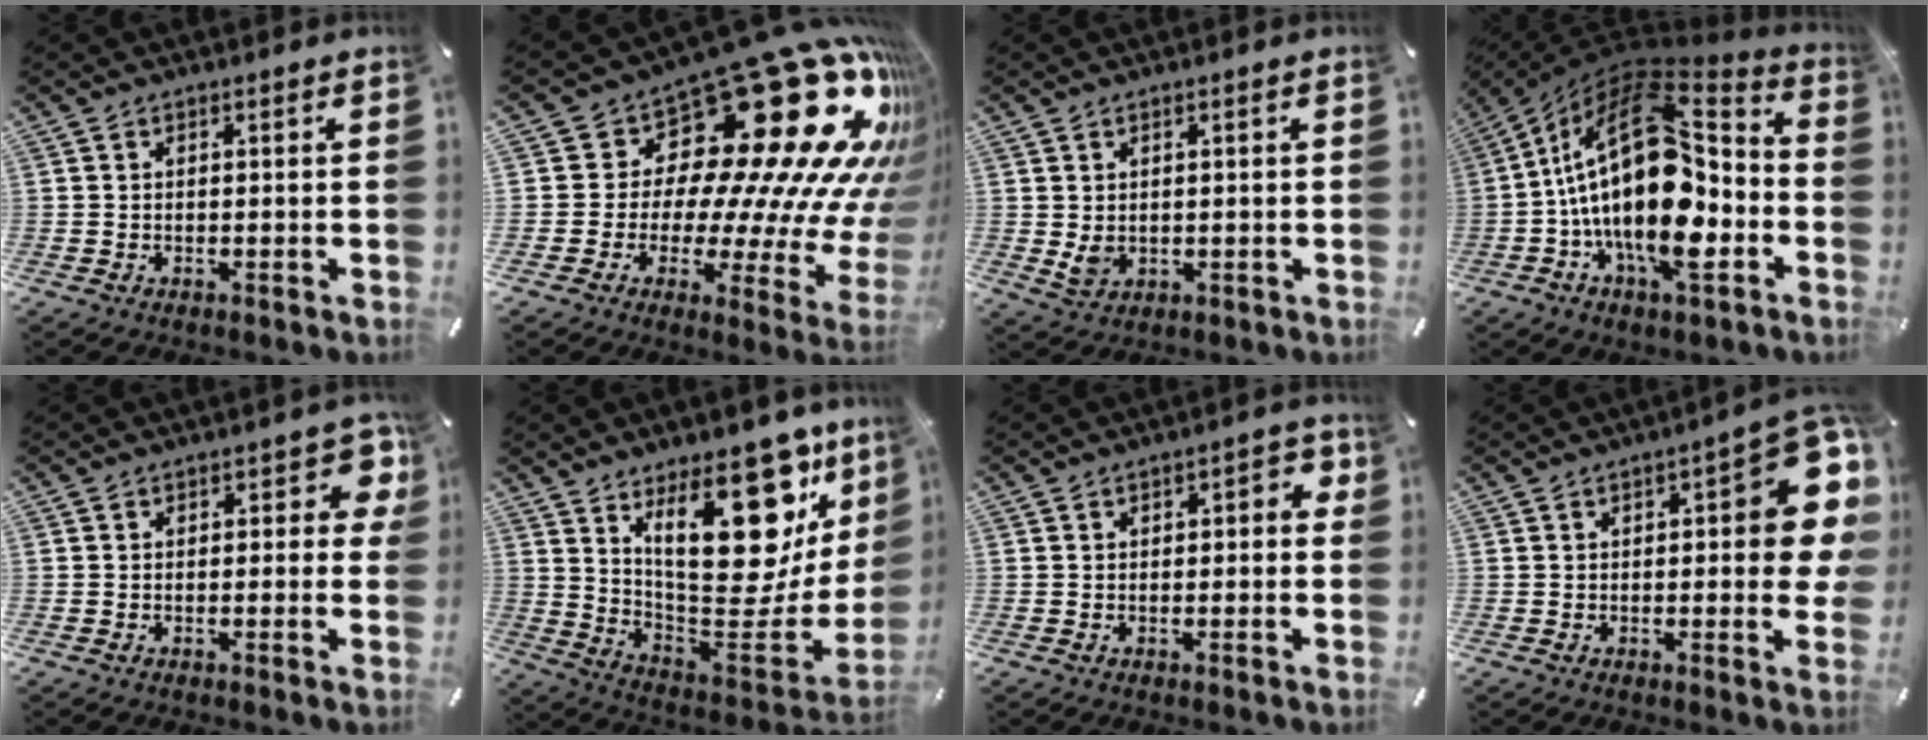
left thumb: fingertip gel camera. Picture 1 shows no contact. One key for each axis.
{"total": 29.7, "fx": 13.9, "fy": 15.6, "fz": 21.1, "tx": -0.291, "ty": -0.151, "tz": 0.266}
{"total": 3.2, "fx": 0.3, "fy": 2.7, "fz": 1.7, "tx": -0.037, "ty": -0.005, "tz": 0.003}
{"total": 28.1, "fx": -1.7, "fy": 15.3, "fz": 23.5, "tx": -0.436, "ty": -0.018, "tz": -0.027}
{"total": 6.0, "fx": 1.2, "fy": 3.1, "fz": 5.0, "tx": -0.050, "ty": -0.005, "tz": 0.011}
{"total": 27.6, "fx": 14.2, "fy": 12.9, "fz": 19.8, "tx": -0.256, "ty": -0.106, "tz": 0.250}
{"total": 3.0, "fx": -0.2, "fy": 1.7, "fz": 2.4, "tx": -0.028, "ty": 0.005, "tz": -0.010}
{"total": 15.3, "fx": 3.3, "fy": 5.6, "fz": 13.8, "tx": -0.159, "ty": -0.026, "tz": 0.053}